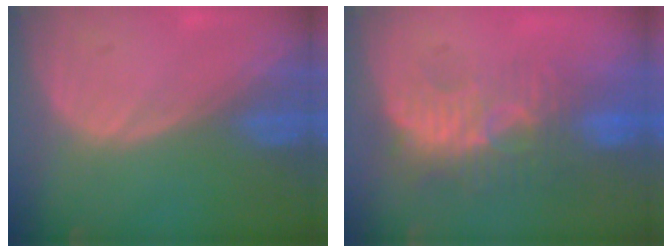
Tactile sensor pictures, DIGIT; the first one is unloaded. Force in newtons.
{"total": 9.5, "press": 8.8, "slide": 3.7}